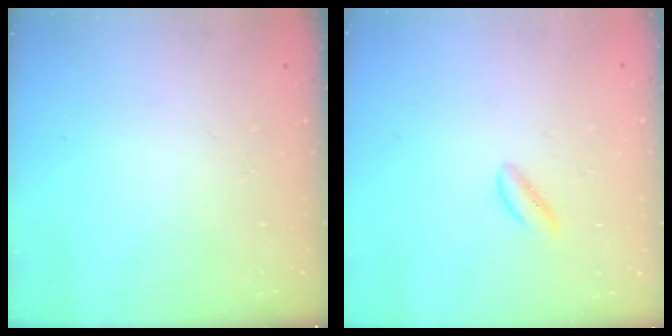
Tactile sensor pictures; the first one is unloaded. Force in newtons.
{"total": 1.3, "press": 1.2, "slide": 0.5}